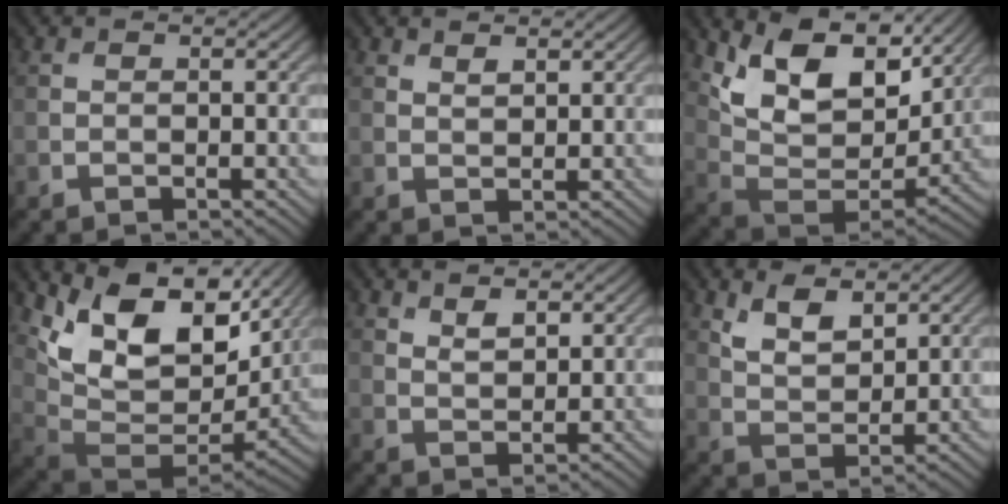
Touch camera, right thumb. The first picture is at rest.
{"total": 1.5, "force": [1.3, 0.5, 0.8], "torque": [-0.019, -0.004, 0.027]}
{"total": 12.9, "force": [7.3, 6.9, 8.2], "torque": [-0.175, -0.001, 0.136]}
{"total": 15.4, "force": [7.6, 8.4, 10.4], "torque": [-0.217, 0.005, 0.147]}
{"total": 2.5, "force": [1.8, 0.9, 1.4], "torque": [-0.027, -0.006, 0.039]}
{"total": 5.0, "force": [3.1, 2.3, 3.1], "torque": [-0.068, -0.008, 0.065]}